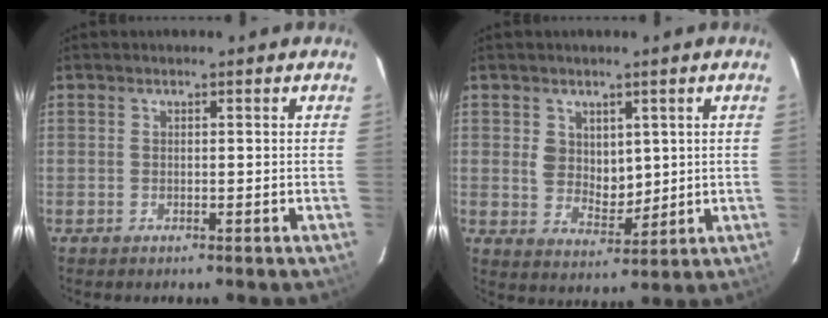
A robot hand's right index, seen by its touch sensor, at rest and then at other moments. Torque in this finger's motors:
{"motor_torque": [0.20, -0.06, 0.15, 0.05]}